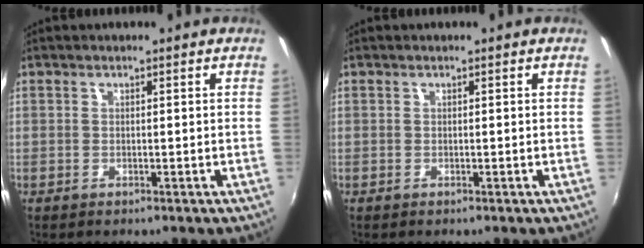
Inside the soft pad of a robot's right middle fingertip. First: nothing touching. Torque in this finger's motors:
{"motor_torque": [-0.41, 0.12, 0.01, 0.00]}